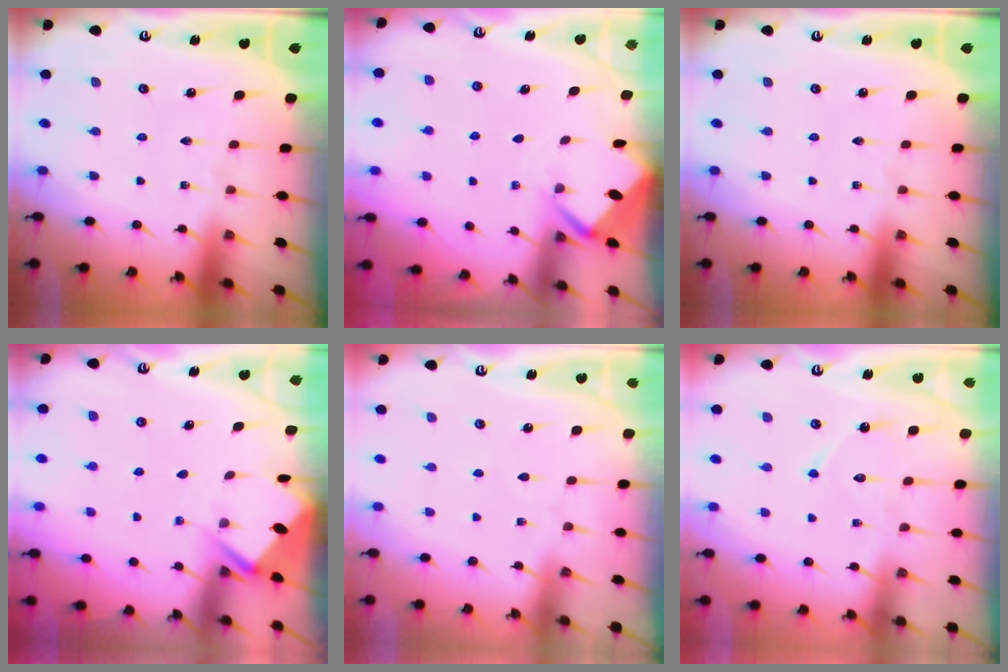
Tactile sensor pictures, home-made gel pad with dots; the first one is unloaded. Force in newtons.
{"total": 2.8, "press": 2.8, "slide": 0.2}
{"total": 0.0}
{"total": 2.8, "press": 2.8, "slide": 0.3}
{"total": 2.8, "press": 2.8, "slide": 0.4}
{"total": 7.8, "press": 7.7, "slide": 0.7}